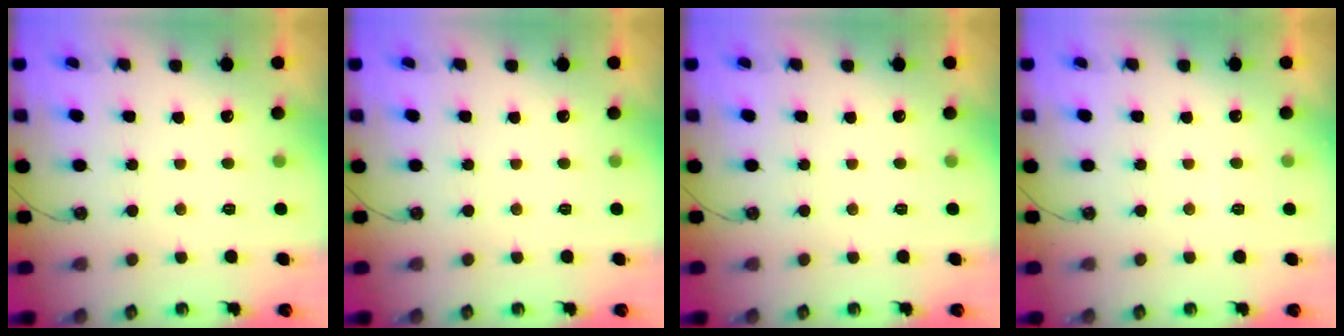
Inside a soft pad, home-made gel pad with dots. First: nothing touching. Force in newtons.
{"total": 0.0}
{"total": 0.0}
{"total": 2.7, "press": 2.7, "slide": 0.5}